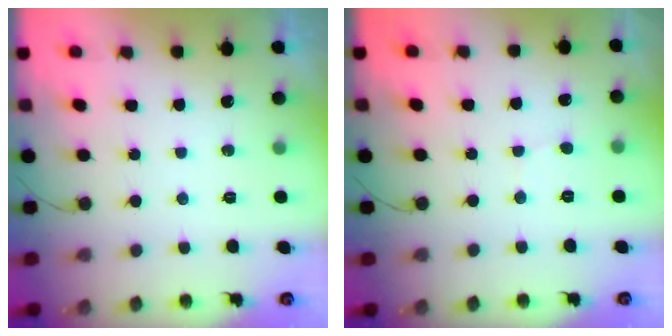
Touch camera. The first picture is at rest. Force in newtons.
{"total": 0.7, "press": 0.7, "slide": 0.0}